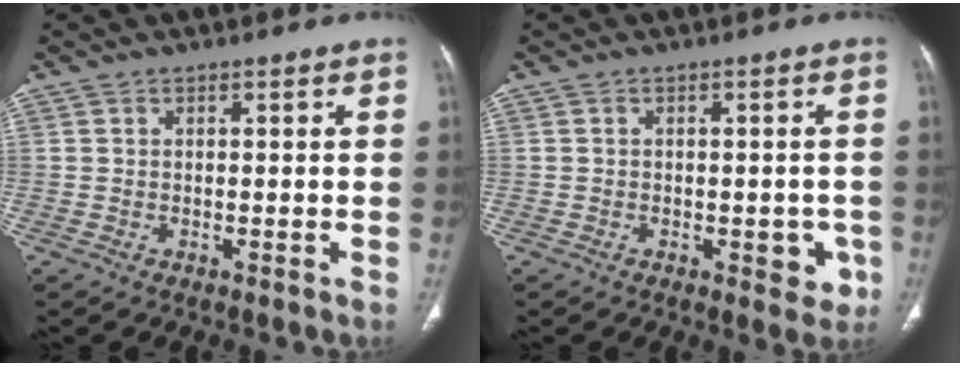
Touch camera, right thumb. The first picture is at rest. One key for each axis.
{"total": 6.0, "fx": -2.3, "fy": 3.1, "fz": 4.6, "tx": -0.027, "ty": 0.009, "tz": -0.025}